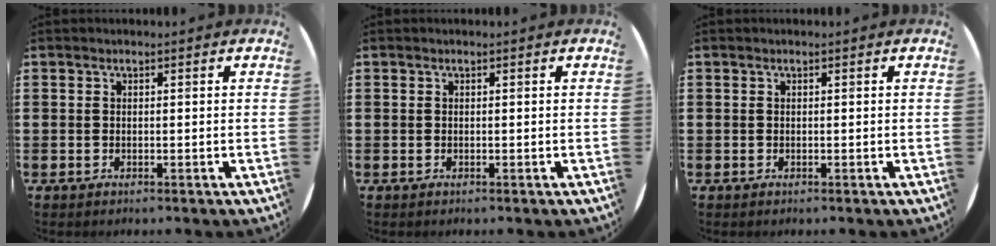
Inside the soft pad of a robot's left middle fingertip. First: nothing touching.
{"total": 0.0}
{"total": 0.0}